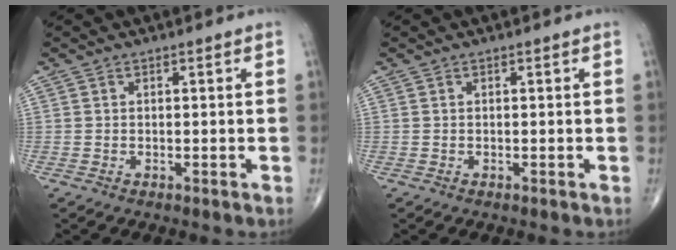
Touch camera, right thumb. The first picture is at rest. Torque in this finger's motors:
{"motor_torque": [0.00, 0.00, -0.01, 0.01, 0.00]}